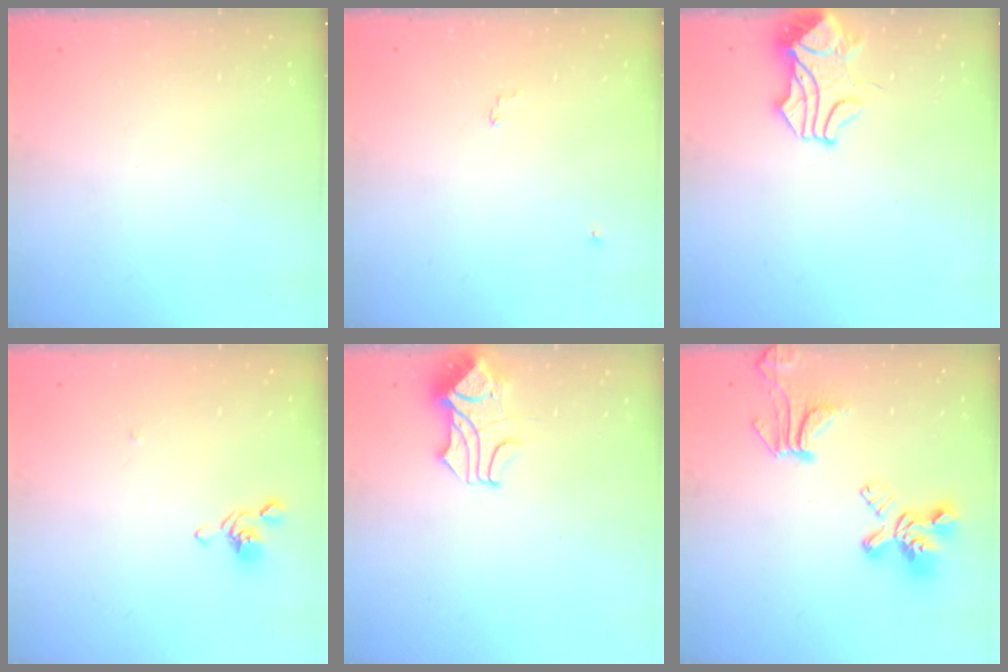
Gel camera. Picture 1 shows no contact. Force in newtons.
{"total": 2.5, "press": 2.5, "slide": 0.3}
{"total": 1.6, "press": 1.5, "slide": 0.5}
{"total": 1.4, "press": 1.2, "slide": 0.6}
{"total": 1.6, "press": 1.2, "slide": 1.0}
{"total": 9.1, "press": 8.9, "slide": 2.1}